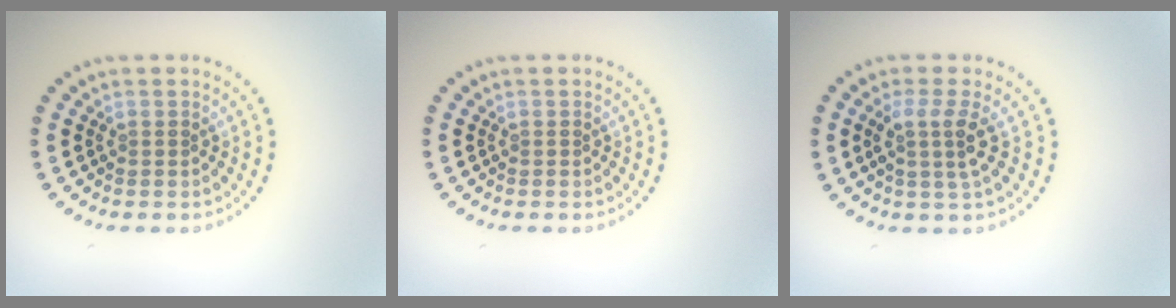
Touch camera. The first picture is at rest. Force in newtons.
{"total": 0.0}
{"total": 2.6, "press": 2.0, "slide": 1.7}